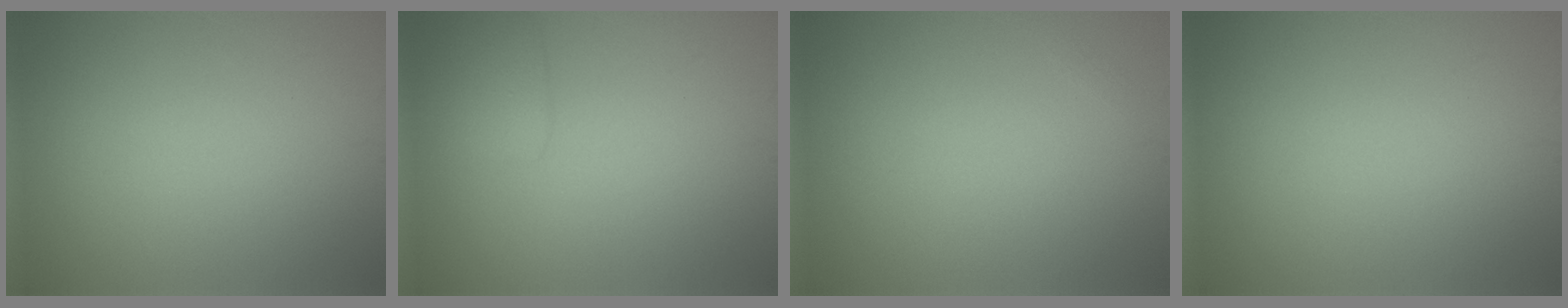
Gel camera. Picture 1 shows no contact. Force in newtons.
{"total": 2.0, "press": 1.9, "slide": 0.1}
{"total": 0.0}
{"total": 0.0}